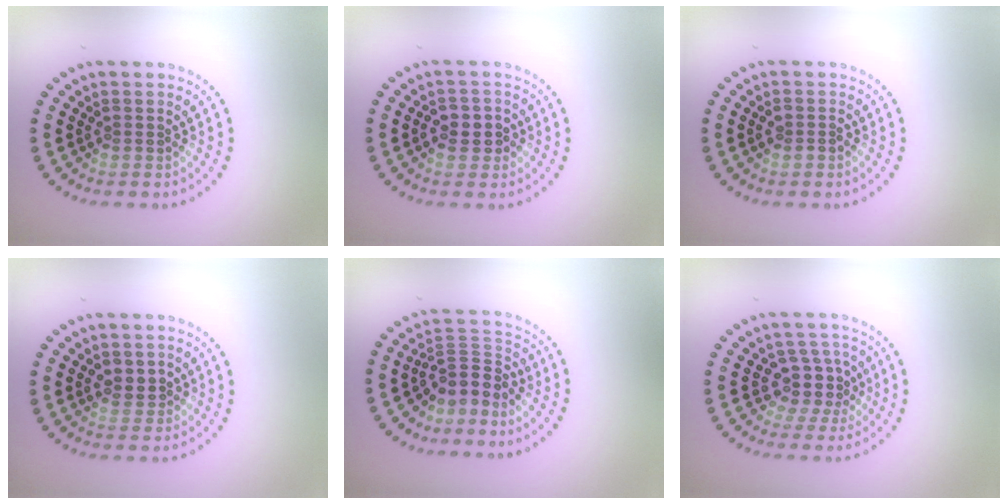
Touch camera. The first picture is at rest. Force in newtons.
{"total": 2.4, "press": 2.3, "slide": 0.6}
{"total": 1.0, "press": 0.9, "slide": 0.4}
{"total": 1.9, "press": 1.8, "slide": 0.5}
{"total": 3.4, "press": 2.4, "slide": 2.4}
{"total": 3.1, "press": 2.5, "slide": 1.9}